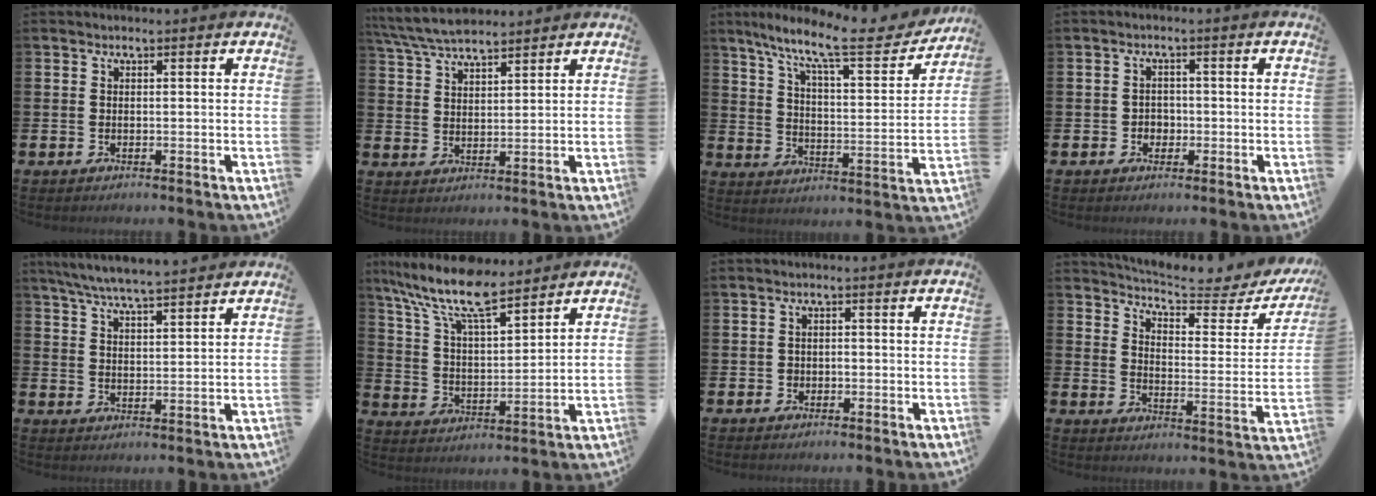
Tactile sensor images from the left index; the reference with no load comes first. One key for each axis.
{"total": 5.9, "fx": 5.6, "fy": 0.8, "fz": 1.7, "tx": -0.055, "ty": -0.019, "tz": 0.103}
{"total": 11.0, "fx": 9.2, "fy": 1.6, "fz": 5.8, "tx": -0.128, "ty": -0.062, "tz": 0.146}
{"total": 2.0, "fx": -0.6, "fy": 1.8, "fz": 0.6, "tx": -0.006, "ty": 0.003, "tz": -0.017}
{"total": 6.0, "fx": 5.8, "fy": 0.0, "fz": 1.6, "tx": -0.054, "ty": -0.029, "tz": 0.104}
{"total": 10.8, "fx": 9.1, "fy": 2.5, "fz": 5.3, "tx": -0.133, "ty": -0.042, "tz": 0.158}
{"total": 1.2, "fx": -0.4, "fy": 1.0, "fz": 0.4, "tx": -0.001, "ty": 0.002, "tz": -0.011}
{"total": 6.5, "fx": 5.9, "fy": 0.7, "fz": 2.5, "tx": -0.065, "ty": -0.046, "tz": 0.096}